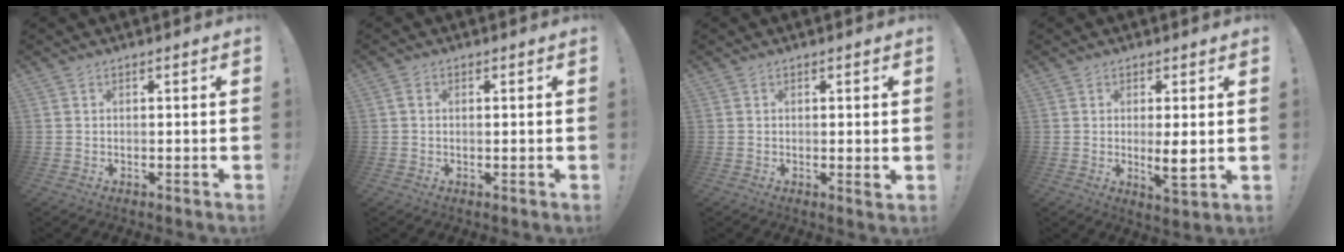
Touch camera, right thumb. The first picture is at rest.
{"total": 1.2, "force": [0.1, 0.7, 0.9], "torque": [-0.012, 0.002, 0.000]}
{"total": 1.5, "force": [0.4, 0.2, 1.5], "torque": [-0.017, -0.005, 0.005]}
{"total": 6.3, "force": [0.0, 1.1, 6.2], "torque": [-0.089, -0.017, -0.002]}